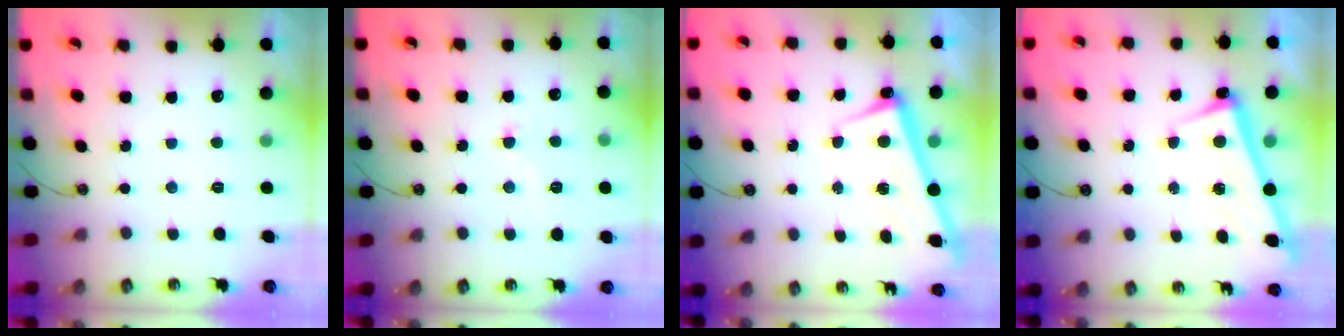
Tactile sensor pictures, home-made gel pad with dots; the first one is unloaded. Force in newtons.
{"total": 3.3, "press": 3.2, "slide": 0.7}
{"total": 2.3, "press": 2.3, "slide": 0.5}
{"total": 2.9, "press": 2.8, "slide": 0.4}